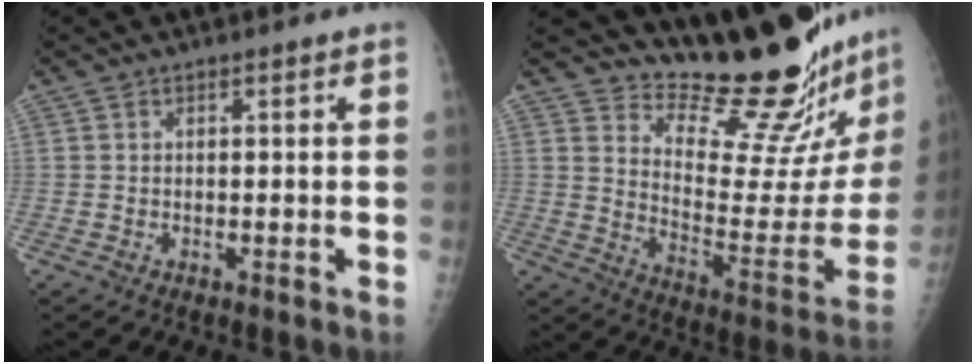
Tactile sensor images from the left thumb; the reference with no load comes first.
{"total": 22.6, "force": [20.6, 2.9, 8.9], "torque": [-0.095, -0.206, 0.286]}